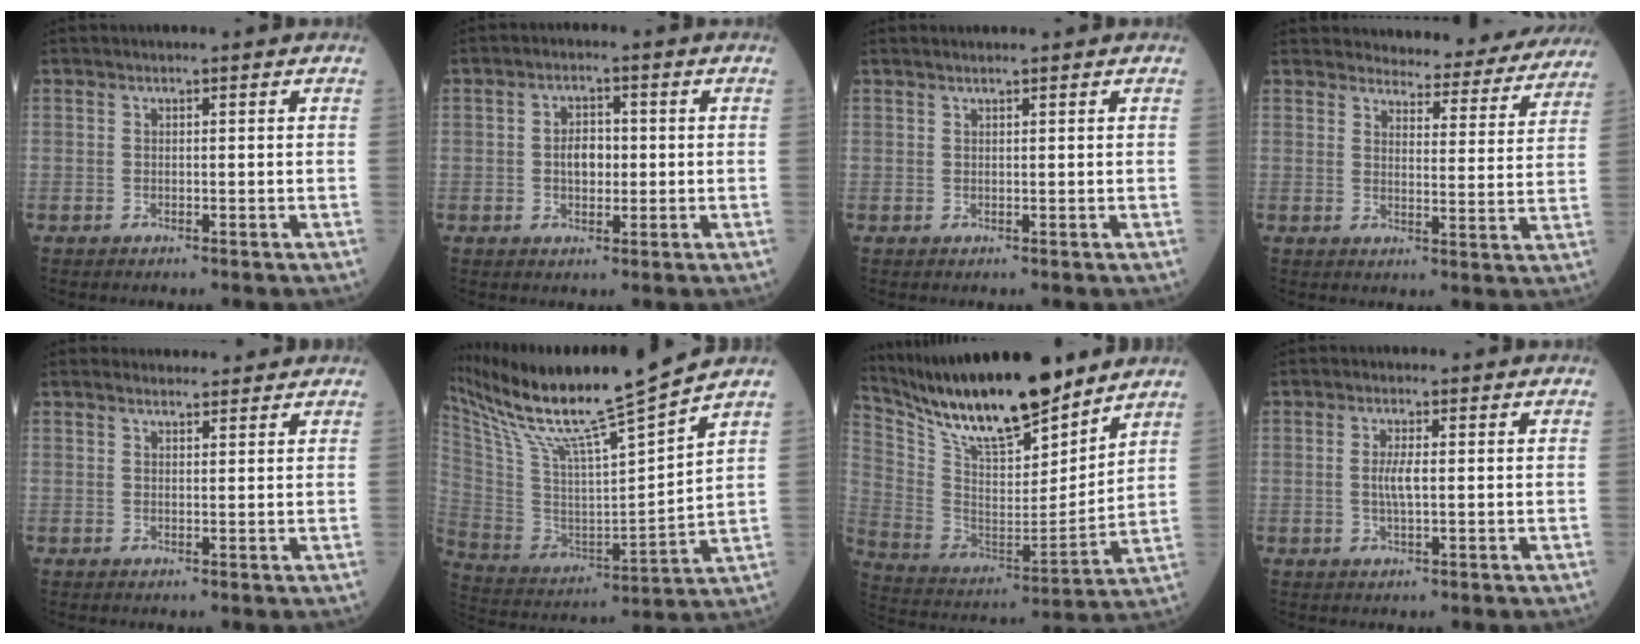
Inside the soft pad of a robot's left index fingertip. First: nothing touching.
{"total": 3.7, "force": [-0.1, 2.3, 2.9], "torque": [-0.055, 0.010, -0.002]}
{"total": 1.4, "force": [1.2, -0.1, 0.6], "torque": [-0.012, 0.012, 0.024]}
{"total": 14.6, "force": [13.9, 3.0, 3.2], "torque": [-0.012, -0.034, 0.148]}
{"total": 3.4, "force": [3.2, 0.9, 0.6], "torque": [-0.010, 0.019, 0.045]}
{"total": 18.6, "force": [15.9, -1.5, 9.6], "torque": [-0.188, -0.025, 0.290]}
{"total": 20.5, "force": [17.2, 3.4, 10.5], "torque": [-0.198, -0.005, 0.314]}
{"total": 2.7, "force": [0.1, 0.4, 2.6], "torque": [-0.055, -0.002, 0.003]}